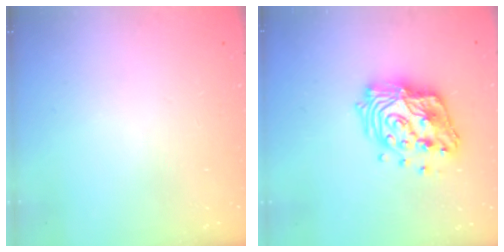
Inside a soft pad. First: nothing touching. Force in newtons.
{"total": 15.9, "press": 15.9, "slide": 1.0}